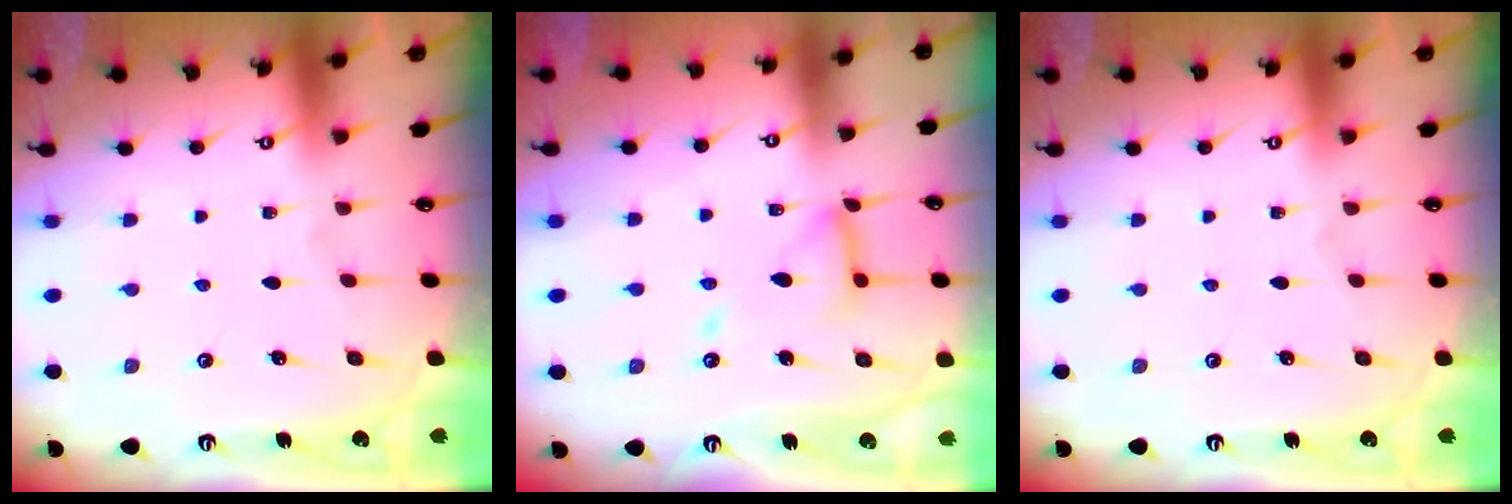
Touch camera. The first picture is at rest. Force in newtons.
{"total": 12.3, "press": 12.3, "slide": 1.1}
{"total": 0.0}